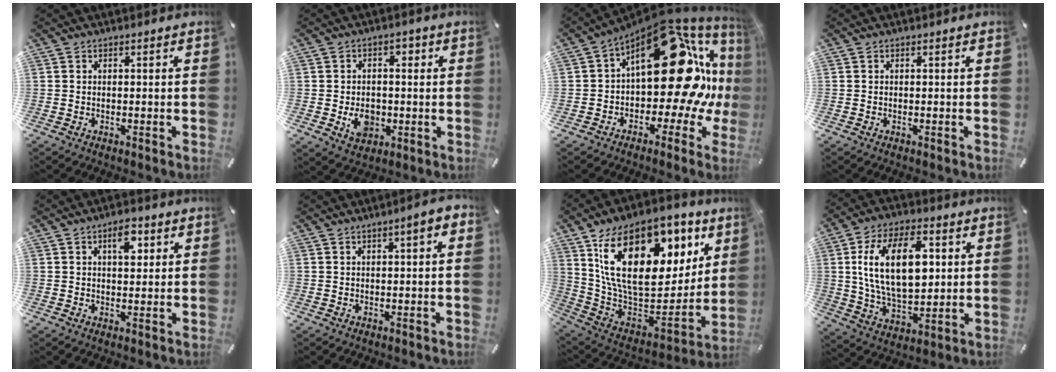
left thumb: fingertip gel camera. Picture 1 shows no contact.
{"total": 8.3, "force": [-1.2, 6.8, 4.6], "torque": [-0.065, 0.008, -0.022]}
{"total": 26.9, "force": [7.4, 14.3, 21.6], "torque": [-0.298, -0.065, 0.136]}
{"total": 0.0}
{"total": 5.7, "force": [2.2, 2.9, 4.3], "torque": [-0.052, -0.008, 0.029]}
{"total": 3.4, "force": [0.5, 1.0, 3.2], "torque": [-0.050, 0.003, 0.005]}
{"total": 27.6, "force": [11.9, 16.1, 19.1], "torque": [-0.324, -0.071, 0.212]}
{"total": 19.1, "force": [3.8, 11.1, 15.1], "torque": [-0.290, 0.006, 0.061]}